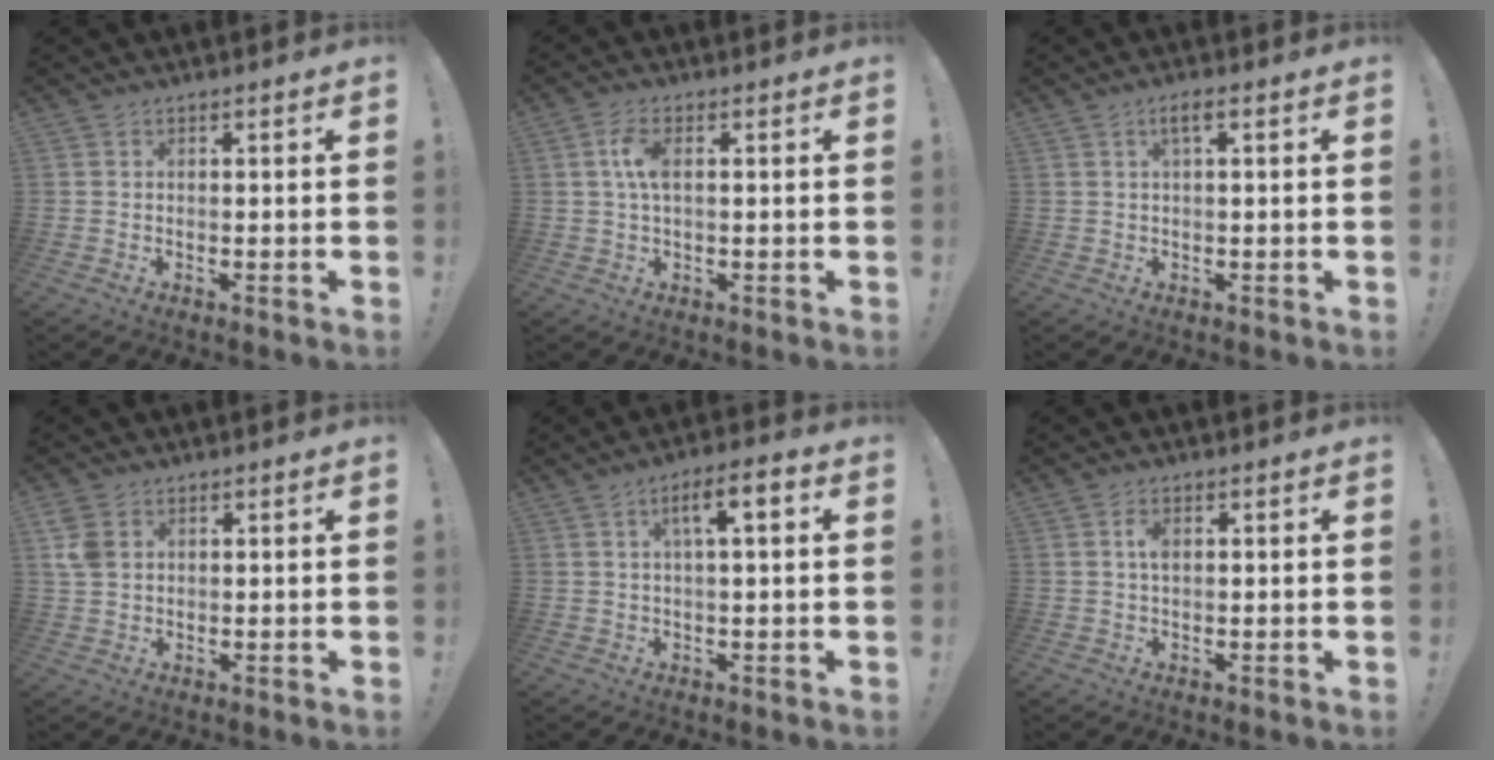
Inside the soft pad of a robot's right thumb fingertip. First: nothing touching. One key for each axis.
{"total": 5.7, "fx": 1.0, "fy": 2.5, "fz": 5.0, "tx": -0.097, "ty": 0.003, "tz": 0.015}
{"total": 2.7, "fx": 0.9, "fy": 0.5, "fz": 2.5, "tx": -0.046, "ty": 0.002, "tz": 0.013}
{"total": 5.6, "fx": 2.1, "fy": 4.0, "fz": 3.2, "tx": -0.064, "ty": -0.003, "tz": 0.038}
{"total": 7.0, "fx": 1.6, "fy": 1.7, "fz": 6.6, "tx": -0.105, "ty": 0.004, "tz": 0.020}
{"total": 2.9, "fx": 0.7, "fy": 1.5, "fz": 2.3, "tx": -0.035, "ty": 0.001, "tz": 0.008}